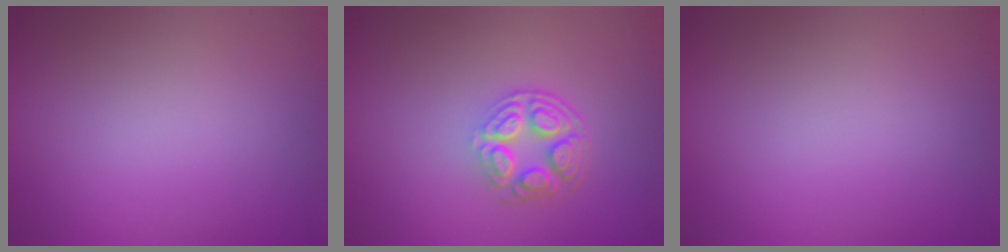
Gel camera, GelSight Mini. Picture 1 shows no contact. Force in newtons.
{"total": 4.3, "press": 3.1, "slide": 2.9}
{"total": 0.0}